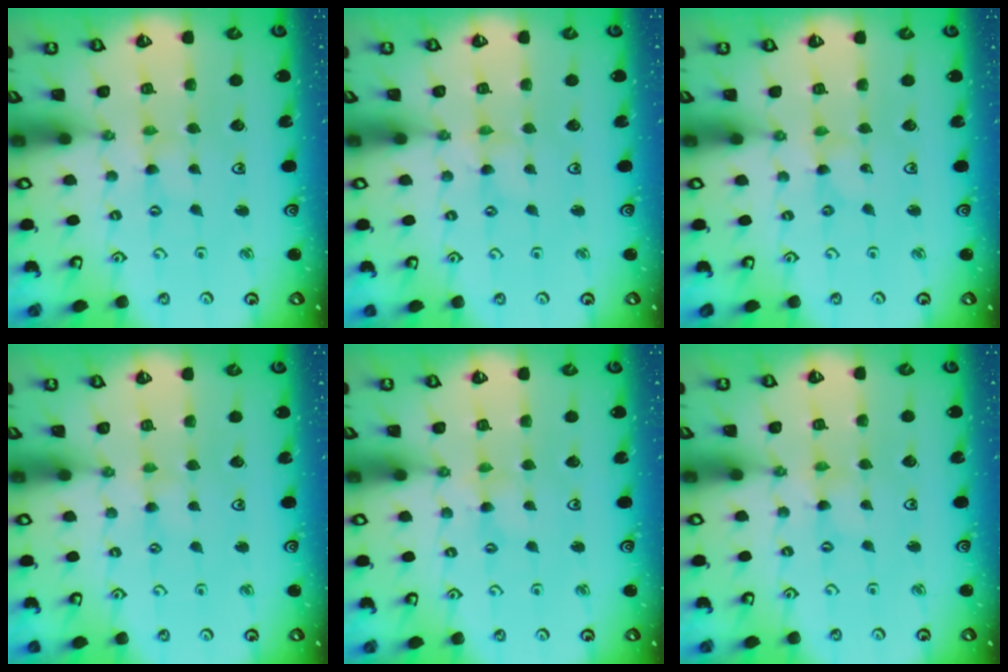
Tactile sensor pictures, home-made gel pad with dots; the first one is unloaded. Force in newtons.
{"total": 0.6, "press": 0.6, "slide": 0.1}
{"total": 0.0}
{"total": 2.5, "press": 2.5, "slide": 0.4}
{"total": 1.8, "press": 1.8, "slide": 0.4}
{"total": 0.0}